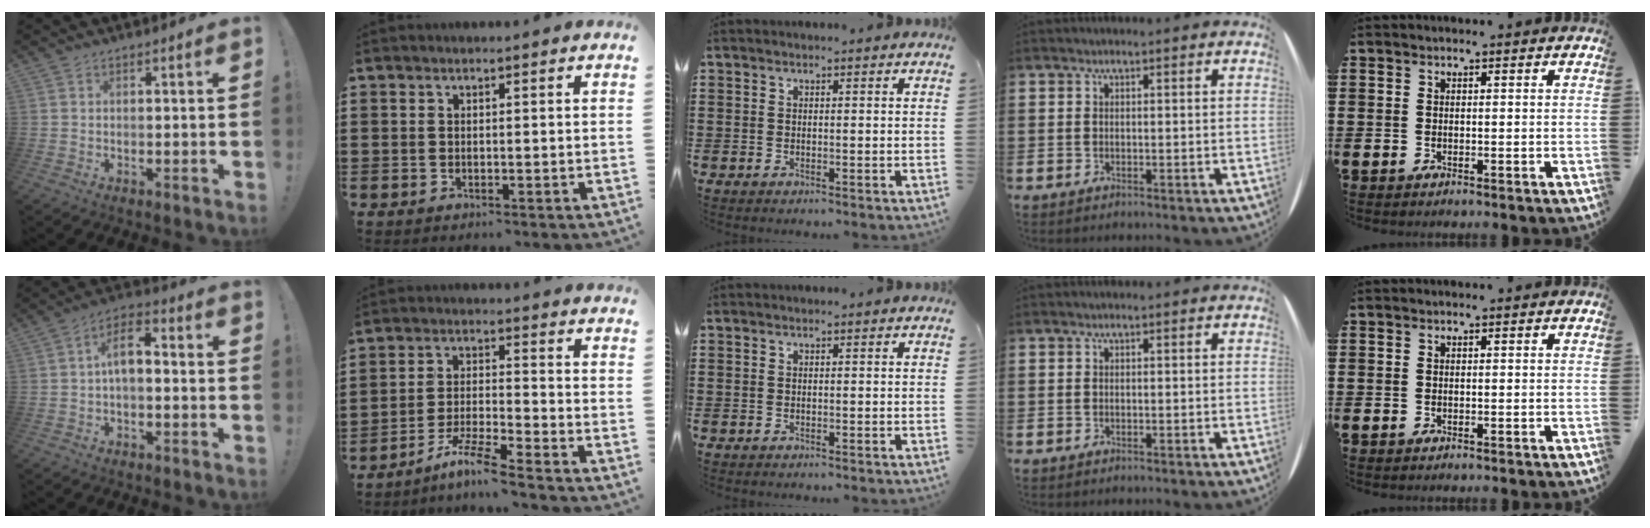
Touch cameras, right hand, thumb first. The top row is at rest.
{"thumb": {"total": 7.7, "force": [0.0, 3.9, 6.6], "torque": [-0.112, 0.011, 0.003]}, "index": {"total": 6.4, "force": [-5.5, -0.4, 3.3], "torque": [-0.076, -0.013, -0.106]}}